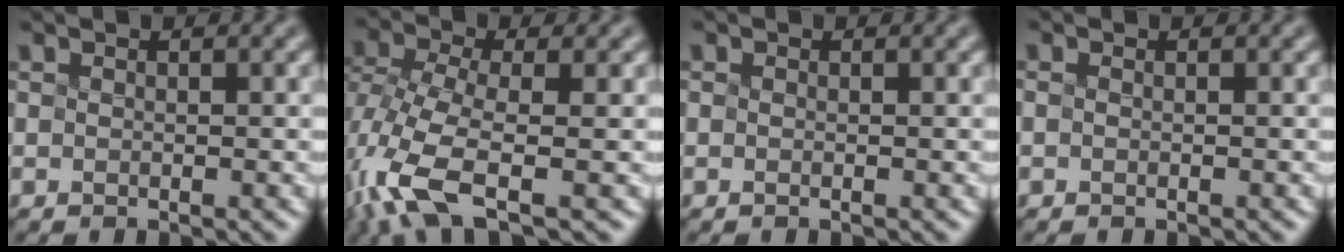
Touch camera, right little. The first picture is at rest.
{"total": 6.6, "force": [-5.1, 1.1, 4.1], "torque": [-0.132, -0.021, -0.073]}
{"total": 1.4, "force": [-0.9, -0.7, -0.8], "torque": [0.005, -0.019, -0.002]}
{"total": 1.6, "force": [-1.1, -0.8, -0.9], "torque": [0.003, -0.019, -0.005]}